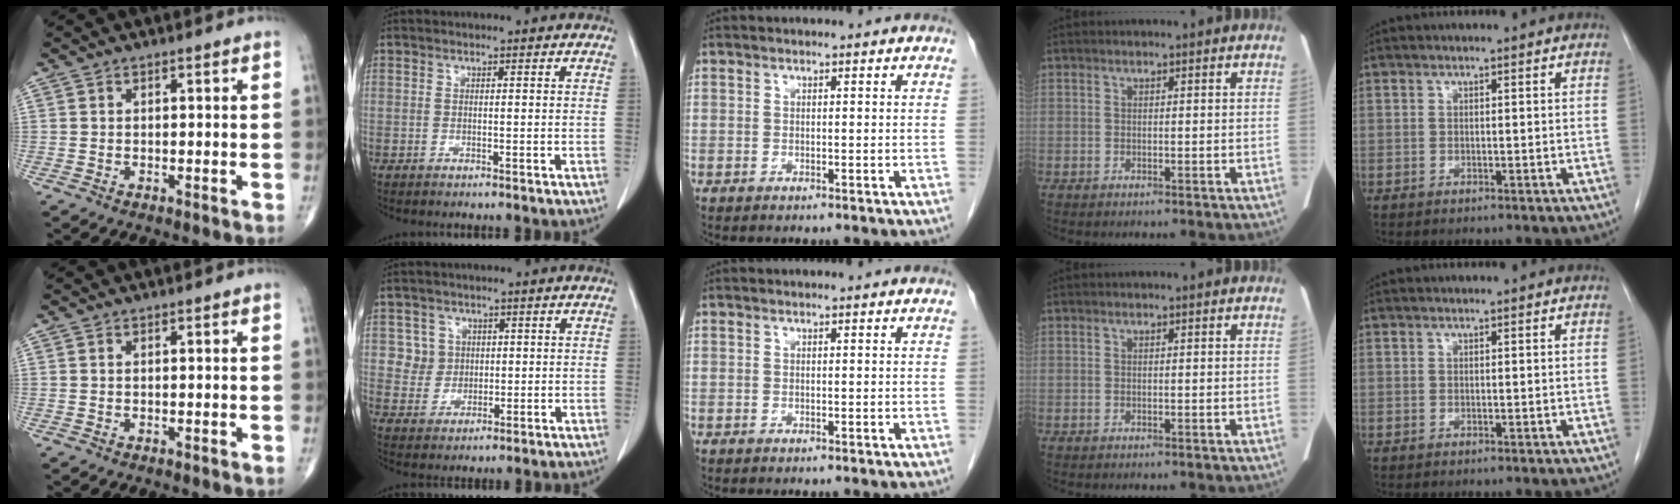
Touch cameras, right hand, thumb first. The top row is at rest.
{"index": {"total": 4.3, "force": [1.2, 4.1, 0.0], "torque": [0.010, 0.010, 0.025]}}